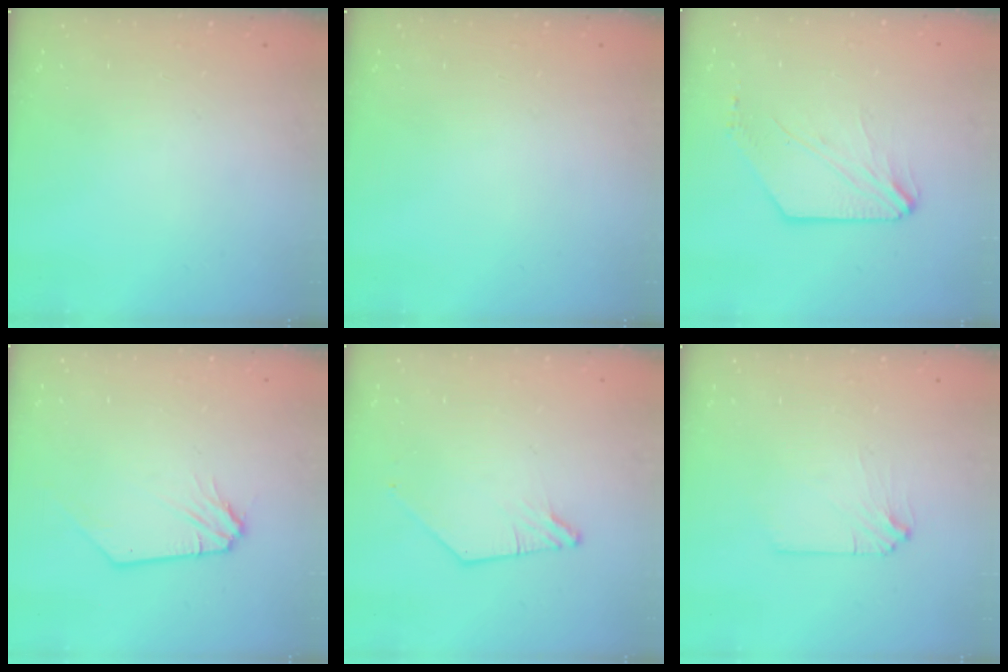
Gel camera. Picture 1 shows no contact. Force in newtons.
{"total": 0.0}
{"total": 1.7, "press": 1.7, "slide": 0.3}
{"total": 1.4, "press": 1.3, "slide": 0.3}
{"total": 0.8, "press": 0.8, "slide": 0.2}
{"total": 1.1, "press": 1.1, "slide": 0.3}